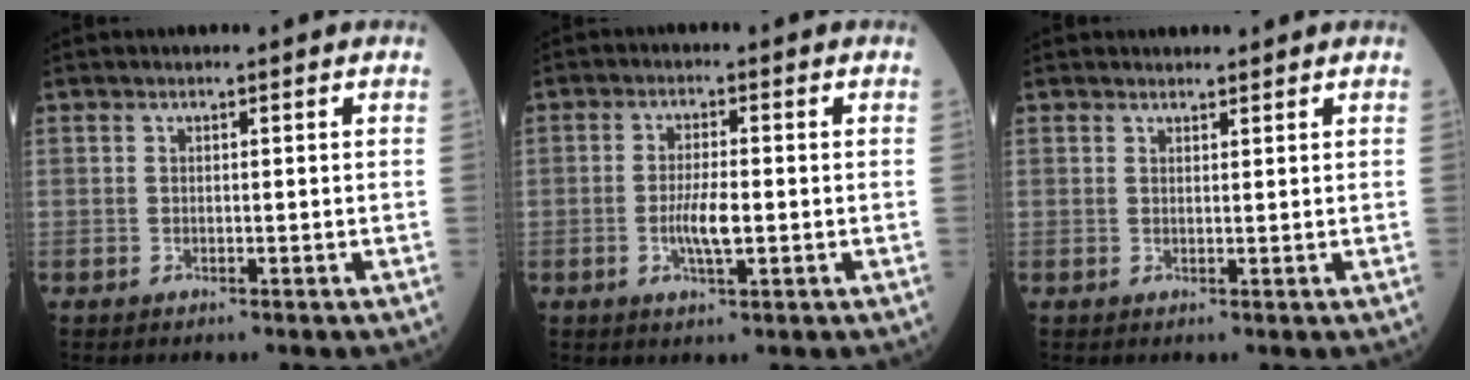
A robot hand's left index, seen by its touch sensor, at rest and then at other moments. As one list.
[{"total": 4.2, "force": [-0.8, 0.8, 4.1], "torque": [-0.084, -0.004, -0.014]}, {"total": 1.7, "force": [1.6, 0.4, 0.1], "torque": [-0.007, 0.006, 0.027]}]